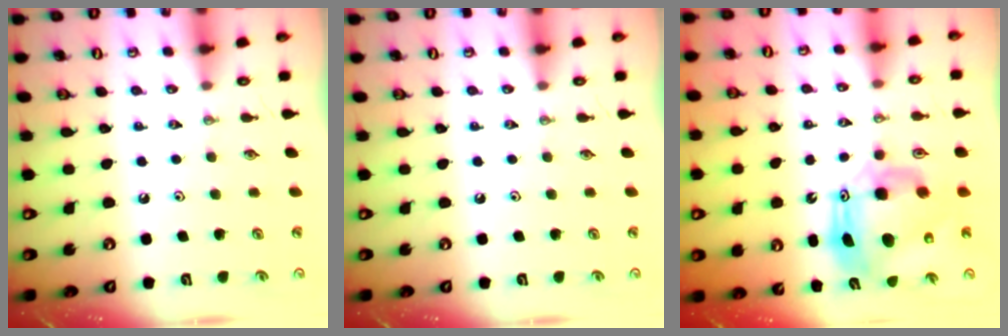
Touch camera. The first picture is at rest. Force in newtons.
{"total": 0.0}
{"total": 13.8, "press": 13.8, "slide": 1.6}